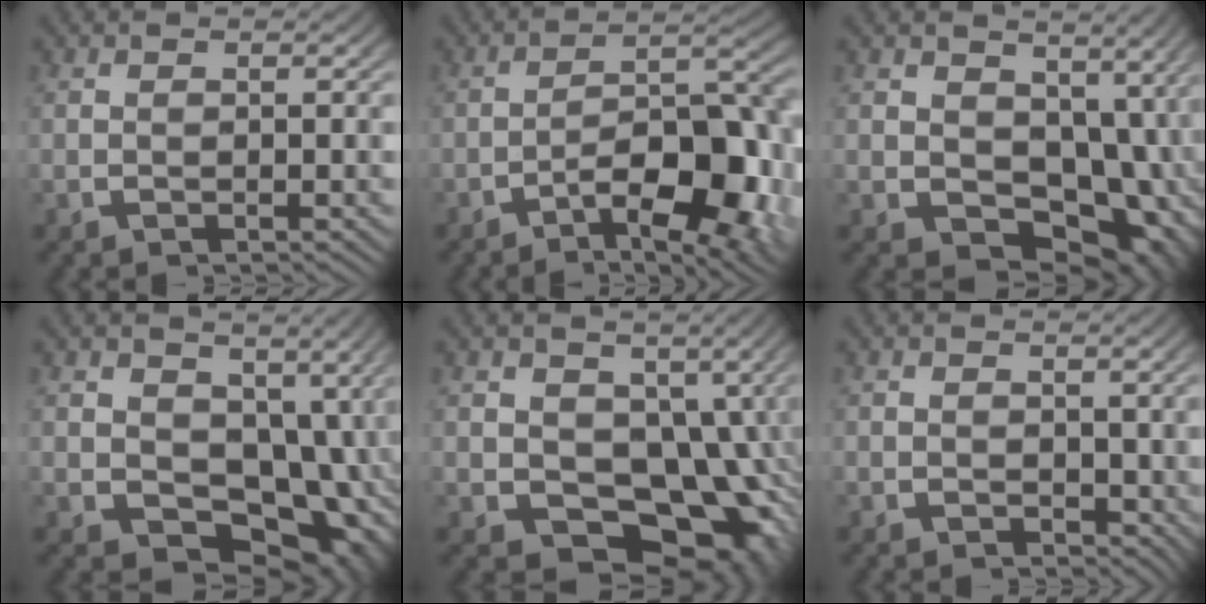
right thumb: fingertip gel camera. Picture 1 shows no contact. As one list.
[{"total": 12.6, "force": [-3.3, 6.3, 10.4], "torque": [-0.159, -0.034, -0.040]}, {"total": 9.9, "force": [-0.1, 7.4, 6.6], "torque": [-0.113, -0.052, 0.018]}, {"total": 11.7, "force": [-0.8, 8.7, 7.7], "torque": [-0.130, -0.059, 0.010]}, {"total": 13.7, "force": [-3.2, 10.4, 8.4], "torque": [-0.157, -0.086, -0.018]}, {"total": 1.5, "force": [0.5, 1.3, 0.7], "torque": [-0.001, -0.009, 0.017]}]